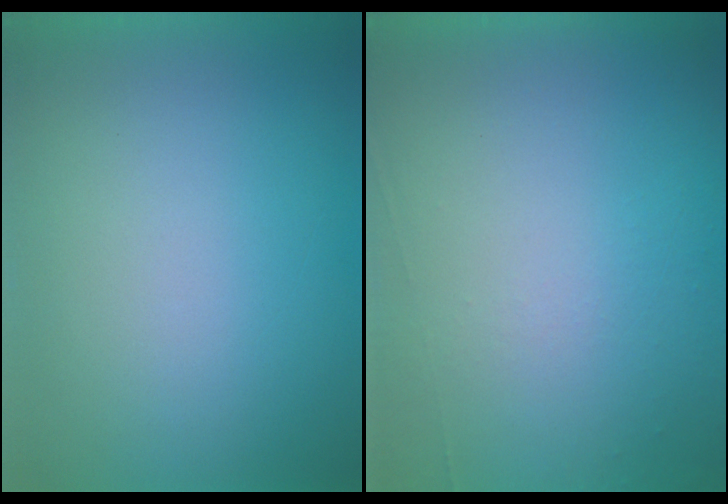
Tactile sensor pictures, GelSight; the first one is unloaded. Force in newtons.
{"total": 5.9}